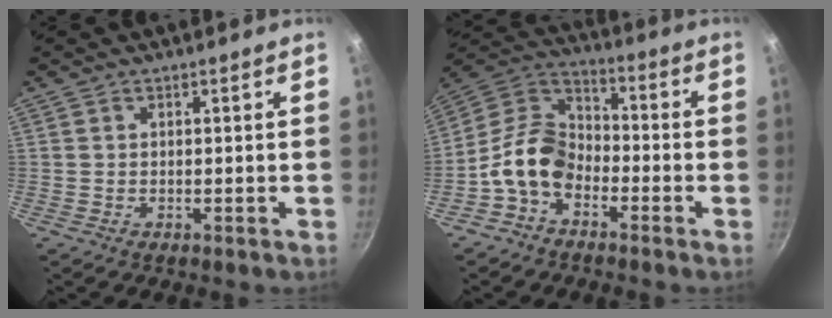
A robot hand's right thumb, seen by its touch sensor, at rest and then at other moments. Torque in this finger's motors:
{"motor_torque": [1.69, 1.49, 1.16, -0.98, 0.10]}